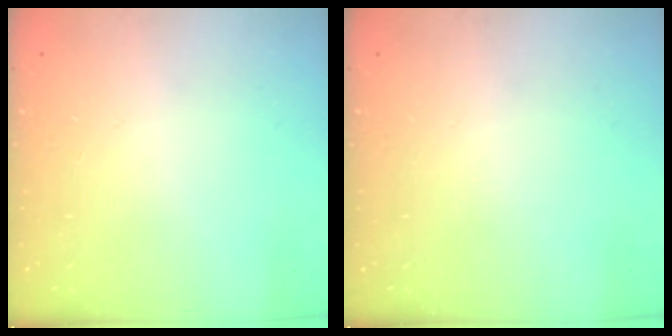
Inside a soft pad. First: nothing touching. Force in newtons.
{"total": 0.0}